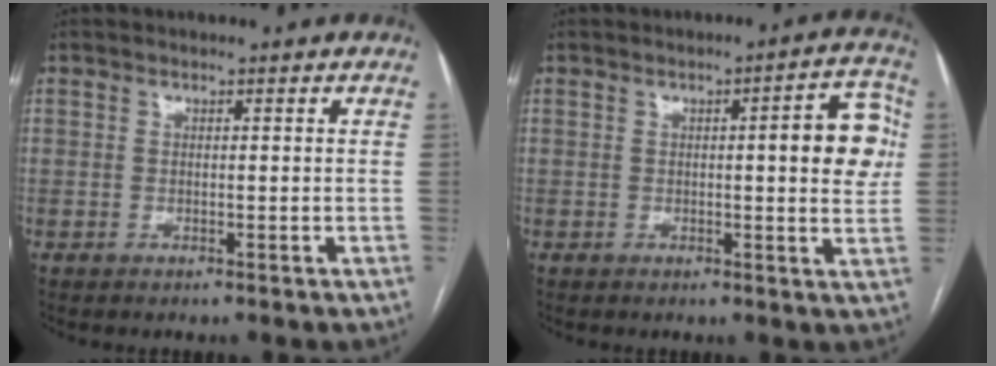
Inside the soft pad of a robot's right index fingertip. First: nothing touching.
{"total": 8.2, "force": [1.1, 1.6, 8.0], "torque": [-0.090, 0.013, 0.006]}